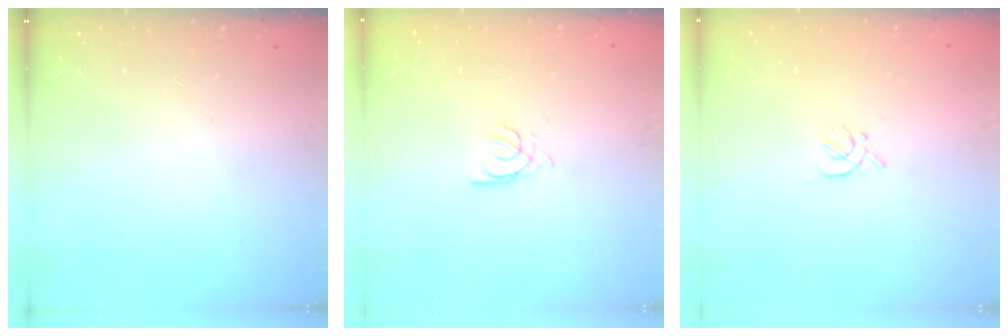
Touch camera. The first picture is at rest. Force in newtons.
{"total": 2.6, "press": 2.6, "slide": 0.2}
{"total": 1.9, "press": 1.8, "slide": 0.5}